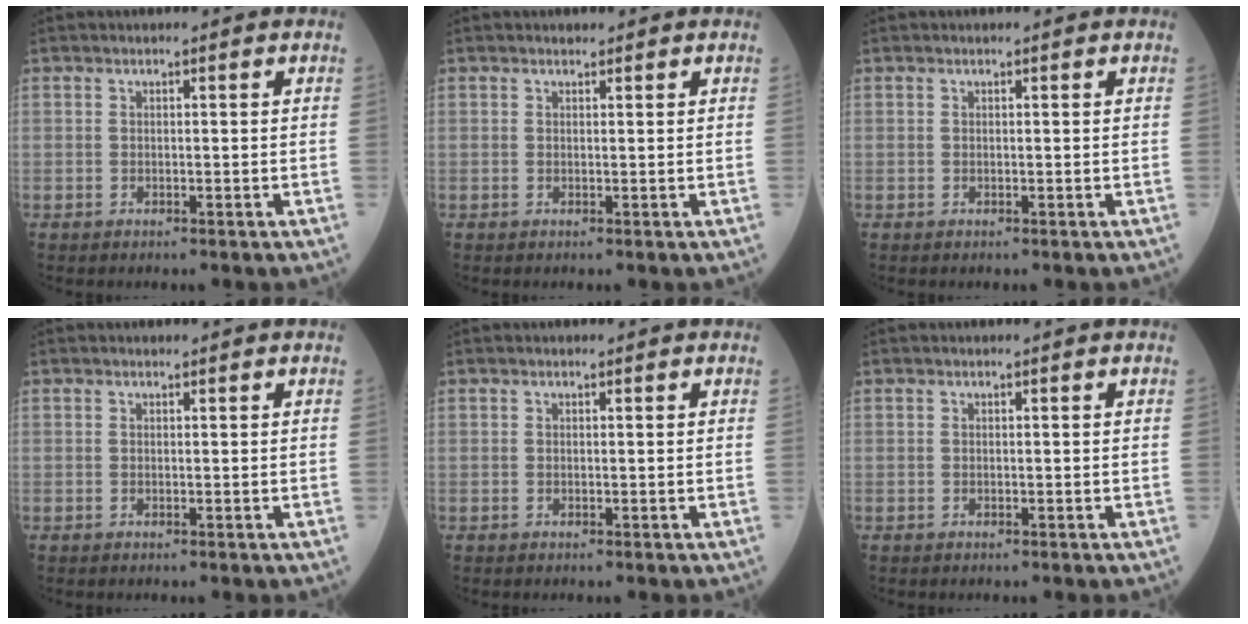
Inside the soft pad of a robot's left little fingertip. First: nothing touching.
{"total": 0.7, "force": [0.6, 0.3, 0.2], "torque": [-0.012, 0.000, 0.008]}
{"total": 0.0}
{"total": 0.0}
{"total": 0.0}
{"total": 0.0}